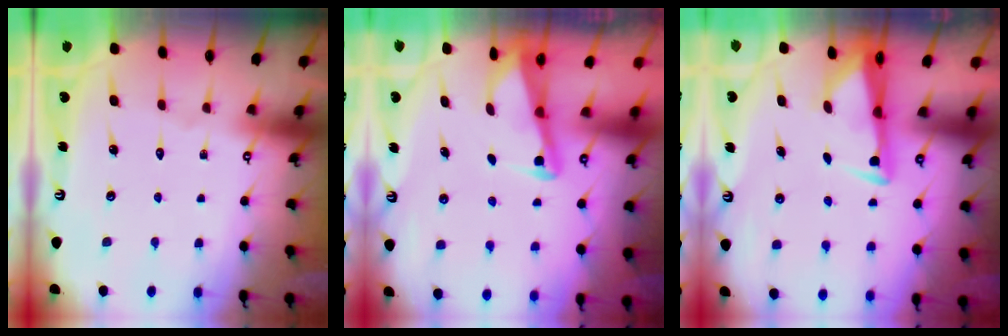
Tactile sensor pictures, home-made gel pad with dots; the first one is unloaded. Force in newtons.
{"total": 3.0, "press": 3.0, "slide": 0.4}
{"total": 2.9, "press": 2.8, "slide": 0.9}